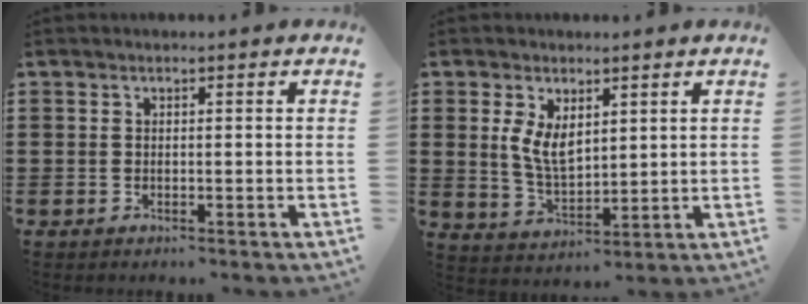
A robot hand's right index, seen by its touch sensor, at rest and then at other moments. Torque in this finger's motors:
{"motor_torque": [0.45, 0.37, 0.44, 0.14]}